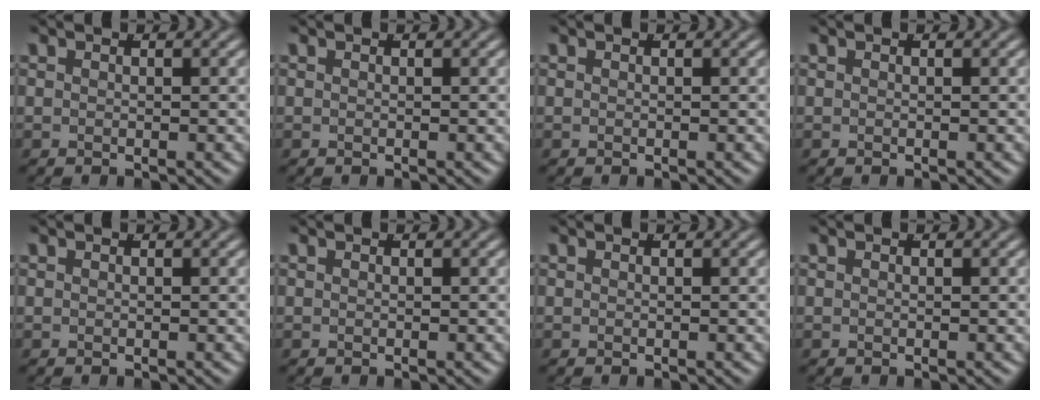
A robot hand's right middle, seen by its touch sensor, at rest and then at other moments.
{"total": 0.0}
{"total": 0.0}
{"total": 0.0}
{"total": 0.0}
{"total": 0.0}
{"total": 0.0}
{"total": 0.0}